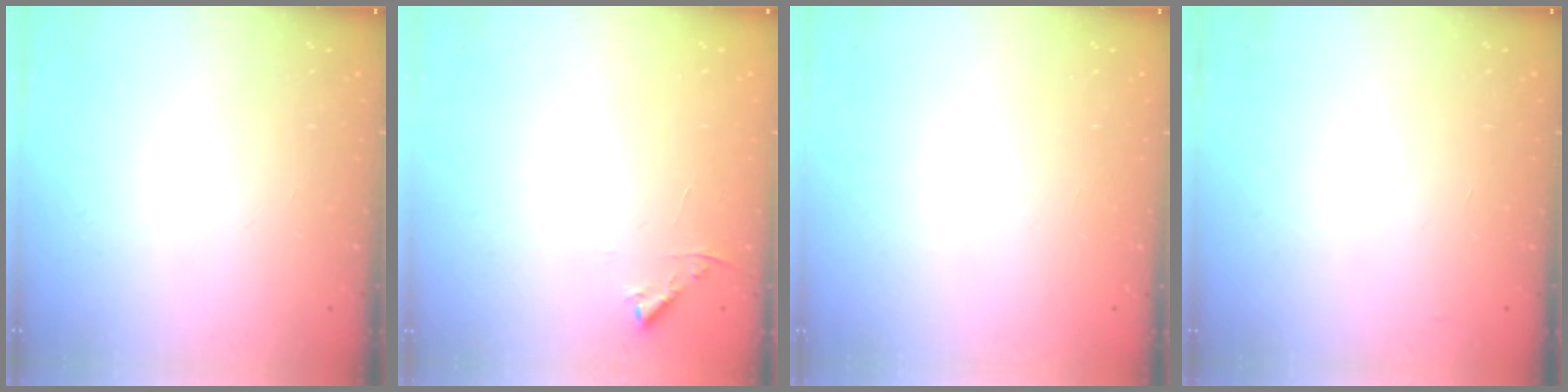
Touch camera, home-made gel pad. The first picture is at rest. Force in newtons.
{"total": 3.1, "press": 3.0, "slide": 0.3}
{"total": 1.5, "press": 1.5, "slide": 0.1}
{"total": 2.9, "press": 2.9, "slide": 0.1}